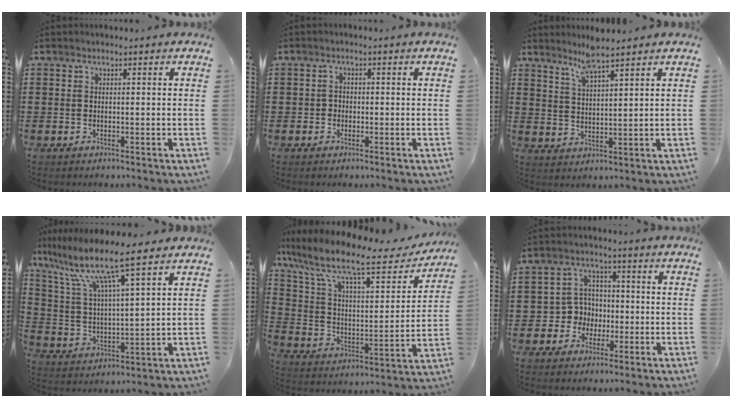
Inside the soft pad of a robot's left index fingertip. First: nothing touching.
{"total": 1.2, "force": [-0.3, 1.1, 0.3], "torque": [-0.010, 0.004, -0.008]}
{"total": 5.5, "force": [4.6, 0.1, 3.0], "torque": [-0.072, -0.007, 0.083]}
{"total": 10.0, "force": [7.6, 0.4, 6.5], "torque": [-0.152, -0.038, 0.122]}
{"total": 13.4, "force": [10.0, 2.7, 8.5], "torque": [-0.191, -0.054, 0.165]}
{"total": 5.0, "force": [-1.1, 4.7, 1.1], "torque": [-0.037, 0.013, -0.023]}